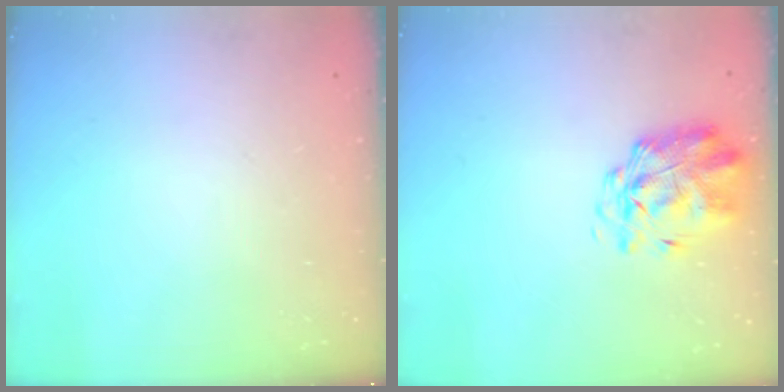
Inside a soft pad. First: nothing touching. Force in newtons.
{"total": 1.9, "press": 1.7, "slide": 0.9}